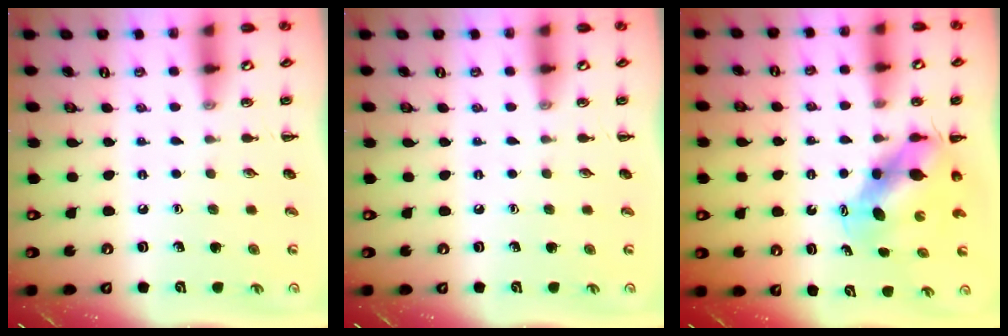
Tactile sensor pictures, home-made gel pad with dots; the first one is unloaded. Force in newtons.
{"total": 0.0}
{"total": 6.5, "press": 6.3, "slide": 1.7}